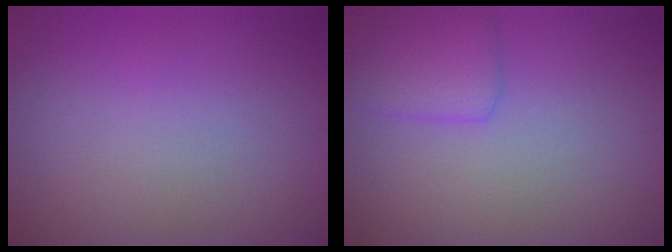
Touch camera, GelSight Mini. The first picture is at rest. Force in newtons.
{"total": 2.7, "press": 2.7, "slide": 0.0}